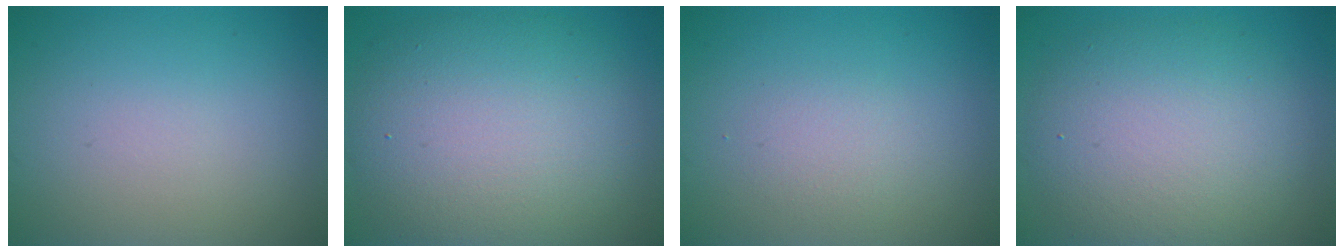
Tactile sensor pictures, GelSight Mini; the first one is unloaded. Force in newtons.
{"total": 10.5, "press": 10.5, "slide": 0.5}
{"total": 1.4, "press": 1.4, "slide": 0.0}
{"total": 7.9, "press": 7.9, "slide": 0.4}